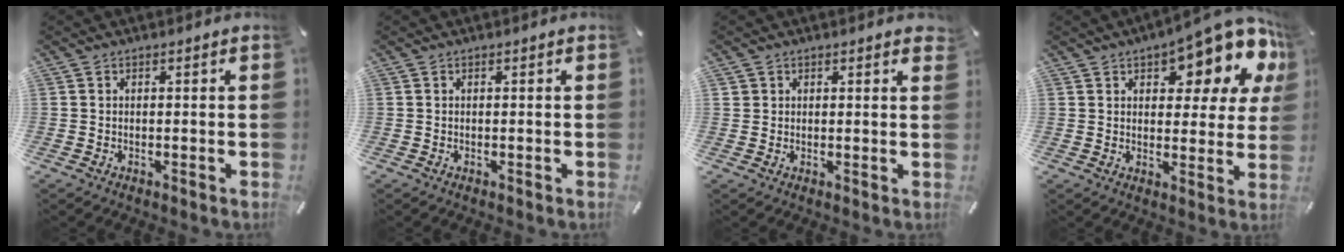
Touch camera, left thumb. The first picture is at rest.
{"total": 0.0}
{"total": 1.4, "force": [1.0, 0.9, 0.2], "torque": [0.011, -0.005, 0.017]}
{"total": 14.5, "force": [9.3, 5.7, 9.5], "torque": [-0.117, -0.073, 0.153]}